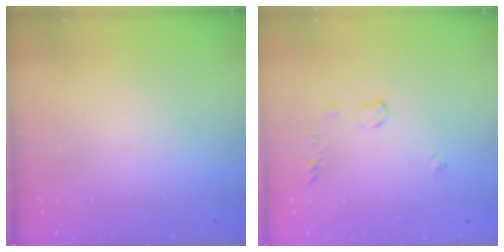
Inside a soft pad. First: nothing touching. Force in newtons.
{"total": 4.9, "press": 4.8, "slide": 0.7}